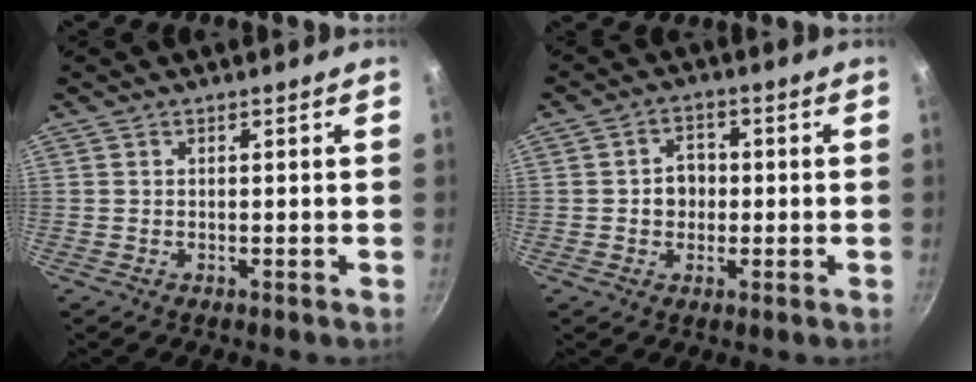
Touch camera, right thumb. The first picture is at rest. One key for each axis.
{"total": 4.9, "fx": -0.2, "fy": 4.2, "fz": 2.7, "tx": -0.012, "ty": 0.010, "tz": -0.008}